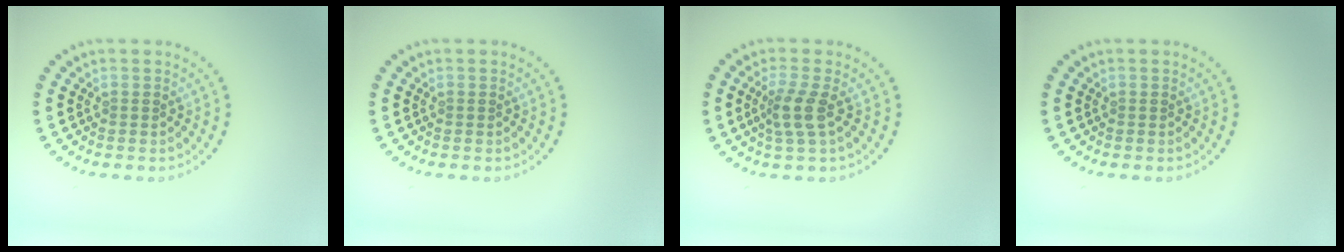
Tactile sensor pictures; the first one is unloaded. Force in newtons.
{"total": 0.0}
{"total": 2.5, "press": 1.9, "slide": 1.6}
{"total": 0.0}